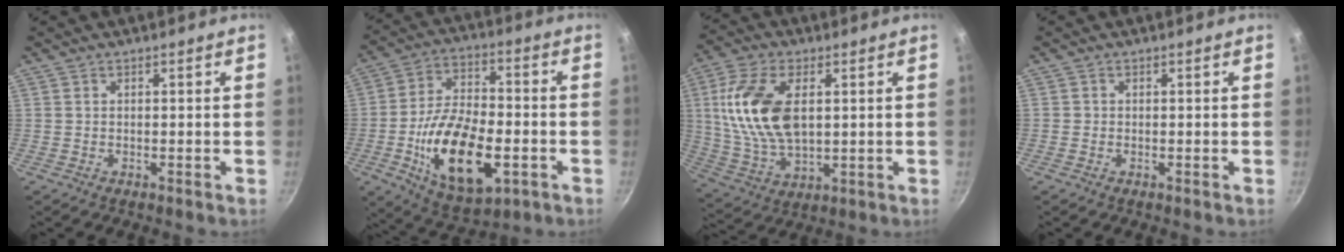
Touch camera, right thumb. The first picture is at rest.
{"total": 20.3, "force": [-5.6, 10.4, 16.6], "torque": [-0.277, 0.020, -0.088]}
{"total": 16.3, "force": [3.0, 9.2, 13.1], "torque": [-0.244, -0.006, 0.061]}
{"total": 0.5, "force": [-0.1, 0.5, 0.1], "torque": [0.000, 0.002, -0.004]}